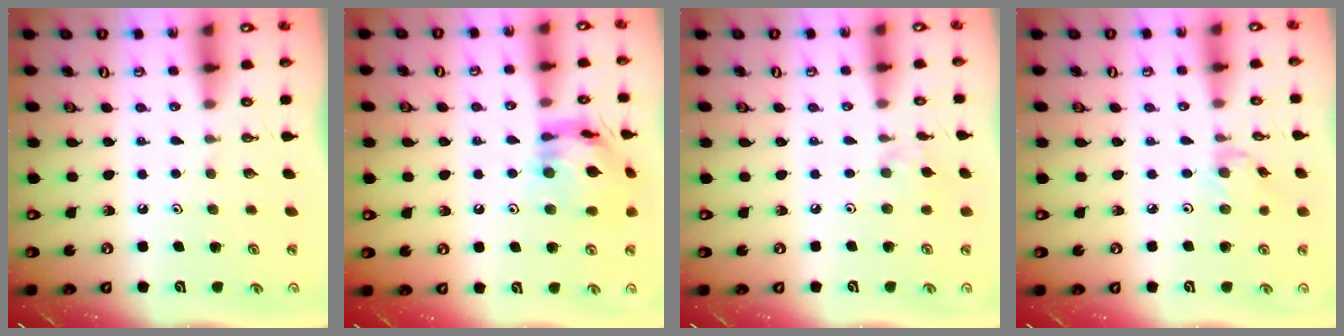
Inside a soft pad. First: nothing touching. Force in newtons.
{"total": 14.9, "press": 14.8, "slide": 1.5}
{"total": 2.6, "press": 2.6, "slide": 0.4}
{"total": 1.4, "press": 1.4, "slide": 0.3}